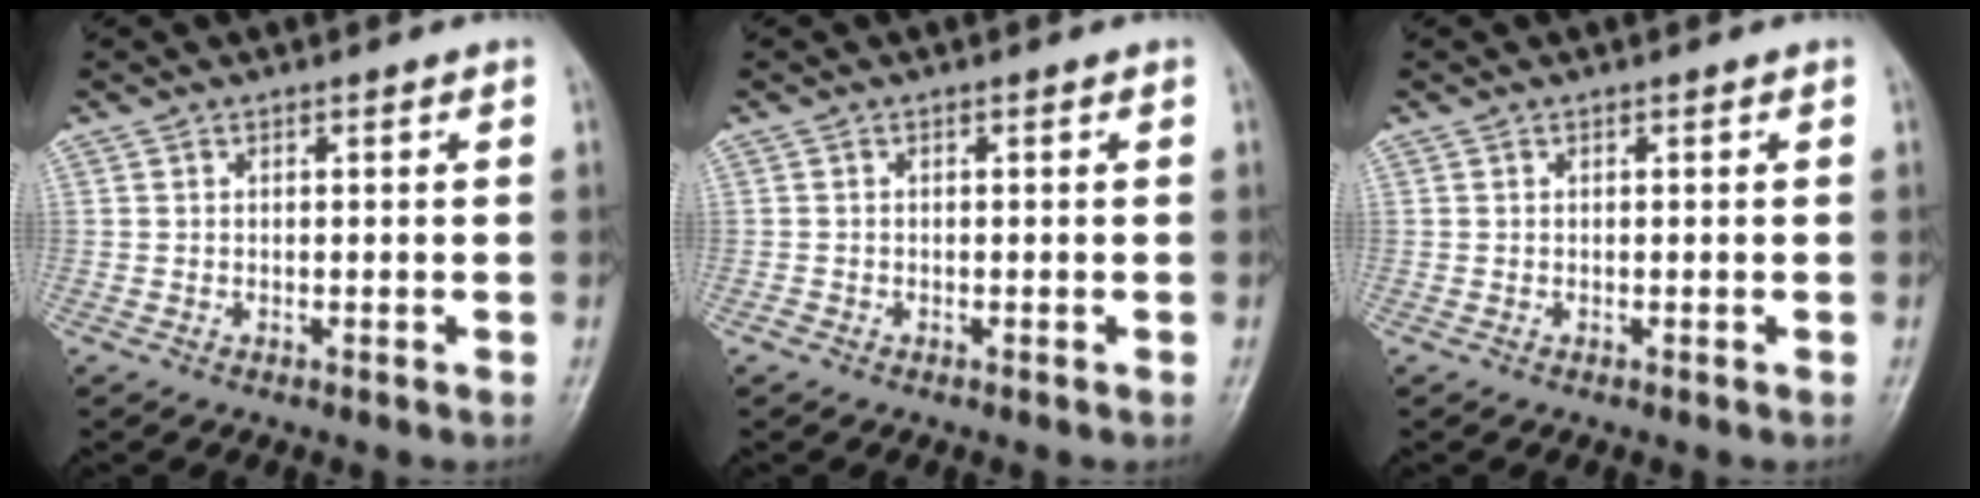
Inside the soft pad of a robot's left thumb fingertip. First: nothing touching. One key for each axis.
{"total": 0.7, "fx": -0.5, "fy": 0.5, "fz": 0.1, "tx": -0.005, "ty": 0.000, "tz": -0.014}
{"total": 0.0}